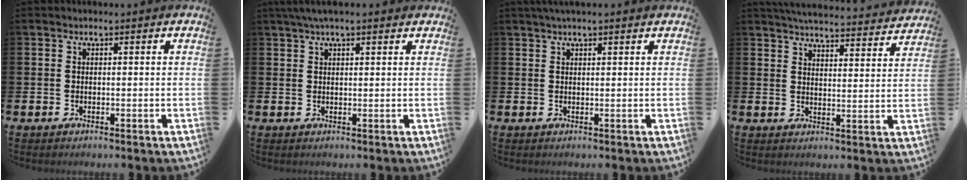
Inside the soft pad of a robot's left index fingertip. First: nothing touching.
{"total": 2.9, "force": [2.2, 0.6, 1.8], "torque": [-0.023, -0.002, 0.035]}
{"total": 1.7, "force": [1.4, 0.0, 0.9], "torque": [-0.017, 0.003, 0.024]}
{"total": 5.4, "force": [5.4, 0.4, 0.7], "torque": [-0.014, -0.045, 0.091]}